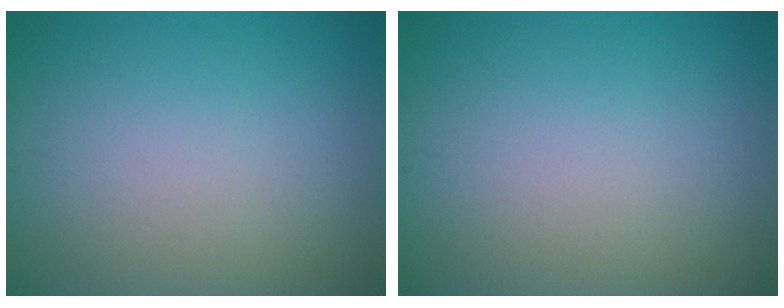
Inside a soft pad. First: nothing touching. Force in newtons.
{"total": 0.0}